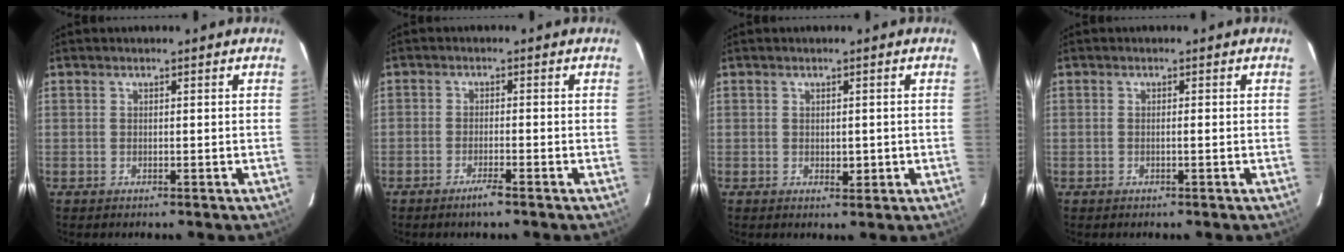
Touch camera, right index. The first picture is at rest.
{"total": 2.6, "force": [-1.9, -0.1, 1.8], "torque": [-0.035, -0.003, -0.035]}
{"total": 1.8, "force": [-0.2, 1.0, 1.5], "torque": [-0.019, -0.001, 0.001]}
{"total": 3.1, "force": [-0.6, 0.2, 3.0], "torque": [-0.052, 0.000, -0.012]}